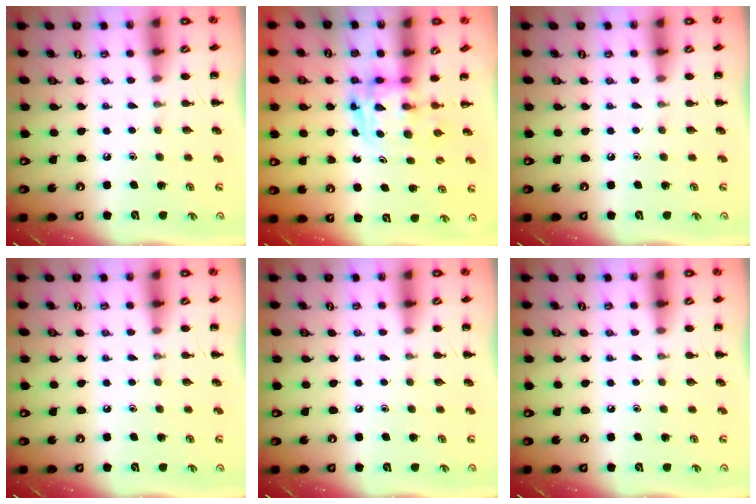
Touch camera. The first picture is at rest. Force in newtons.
{"total": 2.6, "press": 2.6, "slide": 0.2}
{"total": 0.0}
{"total": 0.0}
{"total": 0.0}
{"total": 0.0}